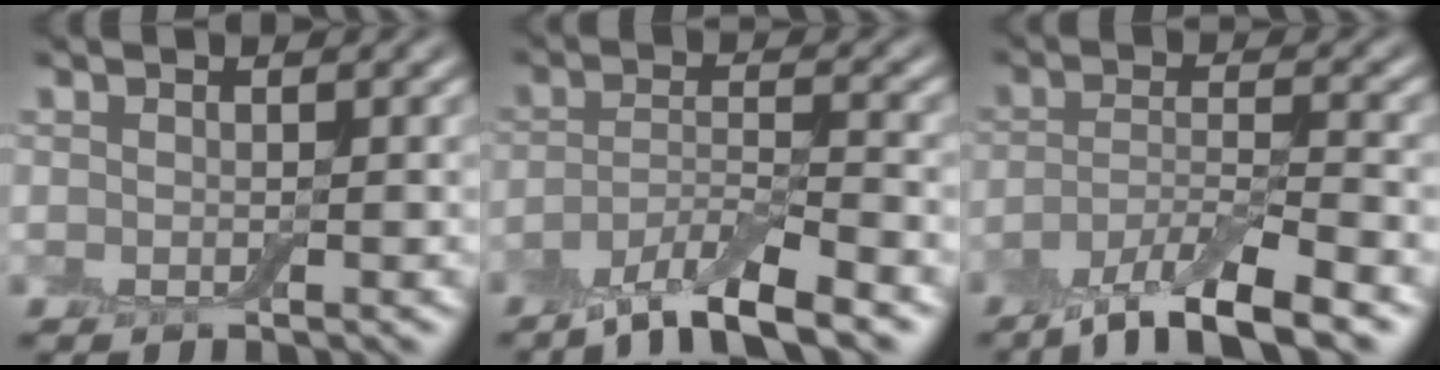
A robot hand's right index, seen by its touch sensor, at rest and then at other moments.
{"total": 6.3, "force": [-4.5, 1.4, 4.1], "torque": [-0.070, -0.005, -0.087]}
{"total": 6.9, "force": [-4.8, 1.7, 4.6], "torque": [-0.079, -0.006, -0.090]}